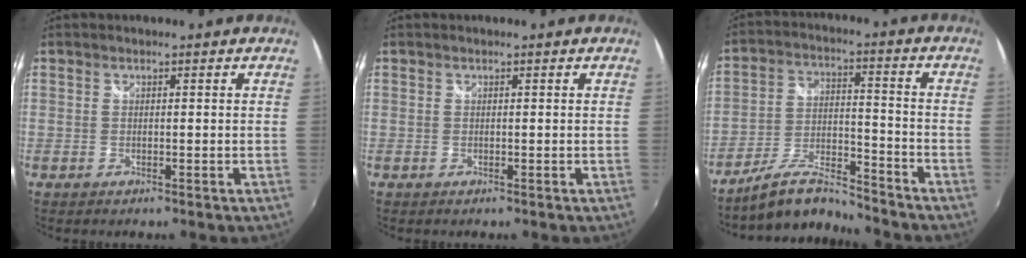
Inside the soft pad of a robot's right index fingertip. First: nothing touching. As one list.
[{"total": 0.0}, {"total": 10.0, "force": [-9.5, 1.1, 2.9], "torque": [-0.066, 0.013, -0.175]}]